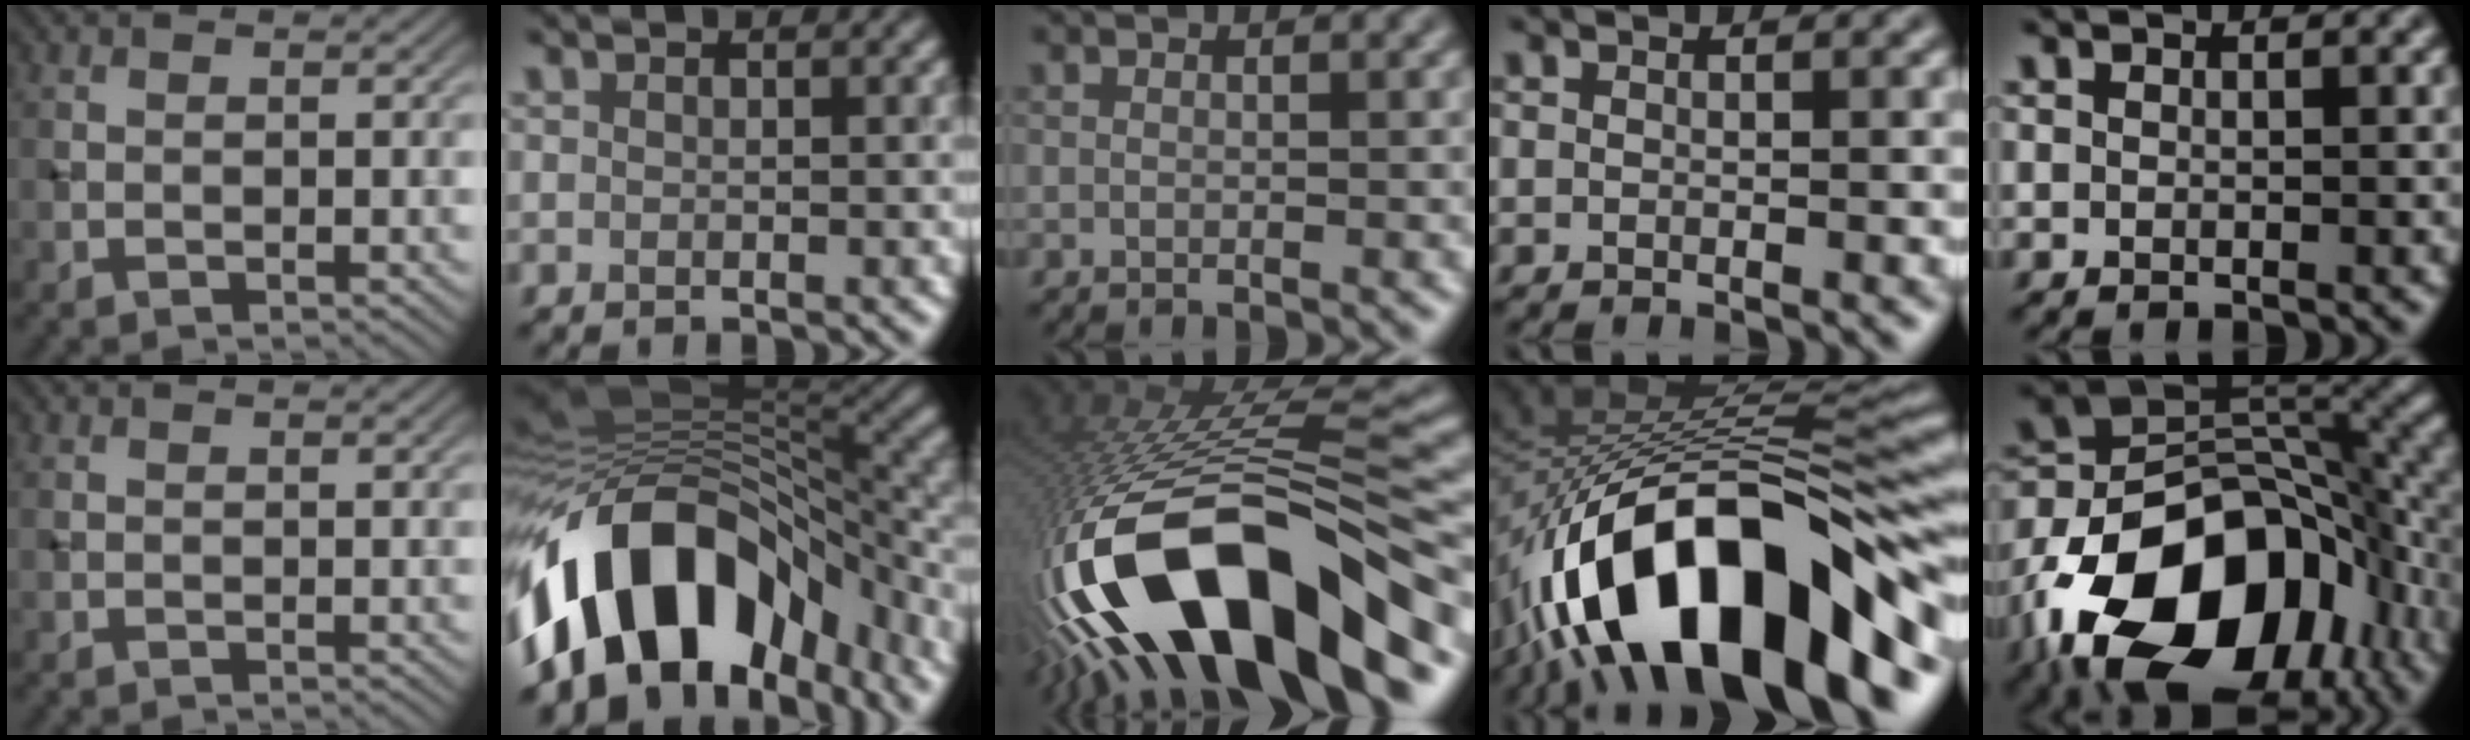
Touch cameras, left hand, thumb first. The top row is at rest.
{"index": {"total": 14.2, "force": [-7.0, 8.6, 8.9], "torque": [-0.144, 0.023, -0.121]}, "middle": {"total": 16.7, "force": [-7.8, 6.0, 13.5], "torque": [-0.254, 0.002, -0.117]}, "ring": {"total": 16.5, "force": [-8.2, 6.6, 12.7], "torque": [-0.209, 0.021, -0.135]}, "little": {"total": 18.5, "force": [-8.9, 11.5, 11.4], "torque": [-0.214, -0.015, -0.152]}}